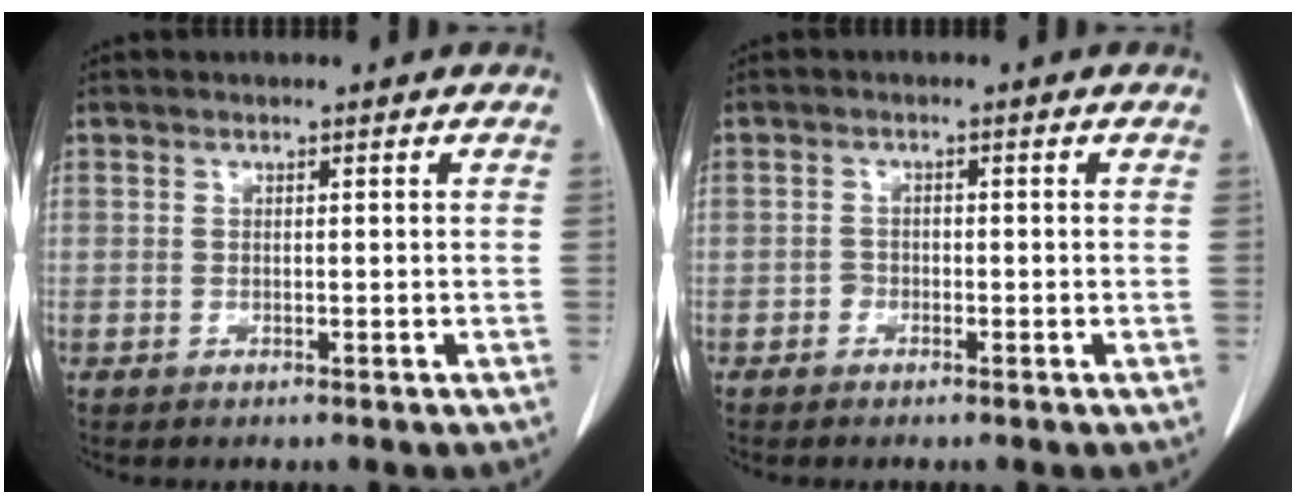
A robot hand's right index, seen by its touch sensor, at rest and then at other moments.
{"total": 1.0, "force": [-0.6, 0.7, 0.3], "torque": [-0.001, 0.006, -0.011]}